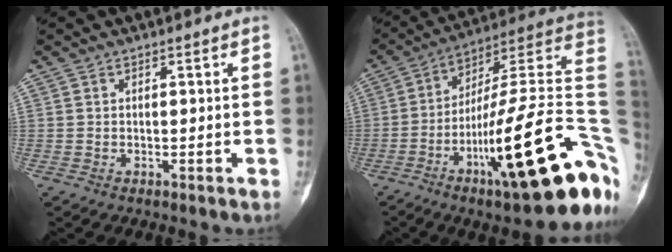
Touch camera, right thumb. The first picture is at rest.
{"total": 31.1, "force": [-9.9, 7.3, 28.5], "torque": [-0.336, 0.066, -0.150]}